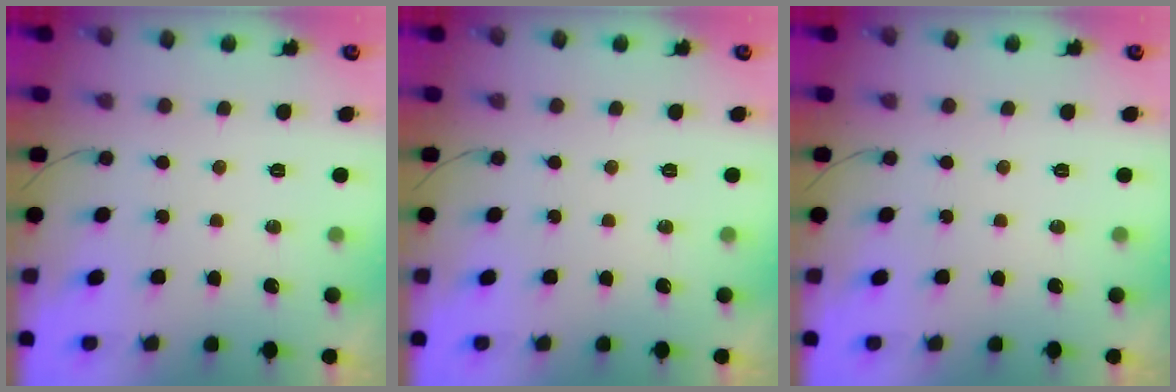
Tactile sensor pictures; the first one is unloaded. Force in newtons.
{"total": 0.0}
{"total": 0.0}